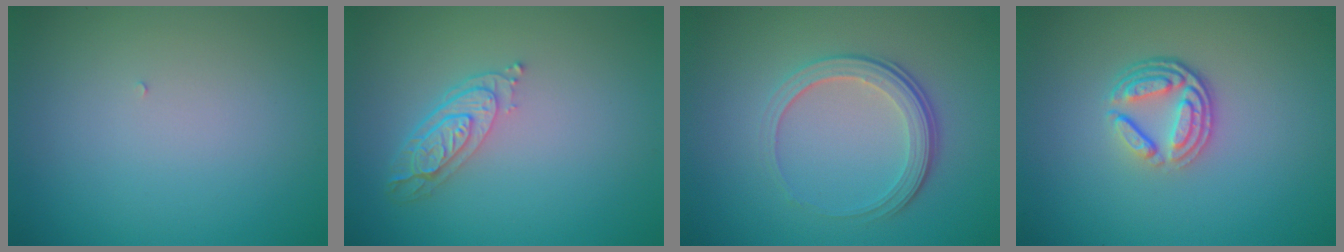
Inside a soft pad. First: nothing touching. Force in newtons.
{"total": 3.4, "press": 2.7, "slide": 2.1}
{"total": 3.8, "press": 2.6, "slide": 2.8}
{"total": 4.0, "press": 2.9, "slide": 2.7}